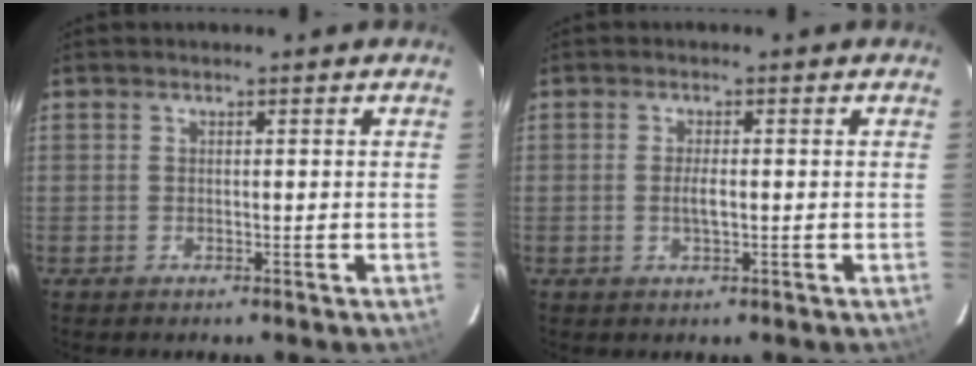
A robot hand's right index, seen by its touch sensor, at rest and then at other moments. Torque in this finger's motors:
{"motor_torque": [0.56, -0.17, 0.27, 0.05]}